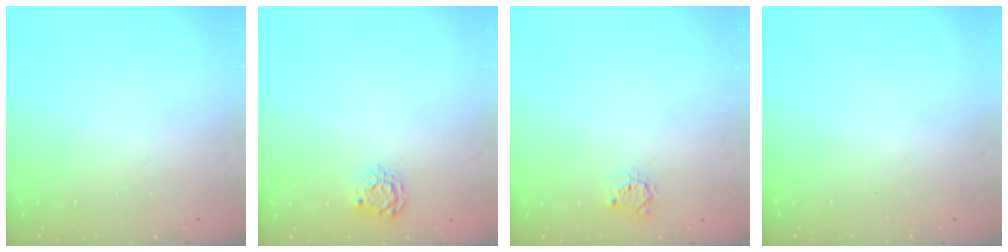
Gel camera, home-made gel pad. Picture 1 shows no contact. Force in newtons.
{"total": 5.0, "press": 5.0, "slide": 0.4}
{"total": 3.4, "press": 3.4, "slide": 0.4}
{"total": 0.0}